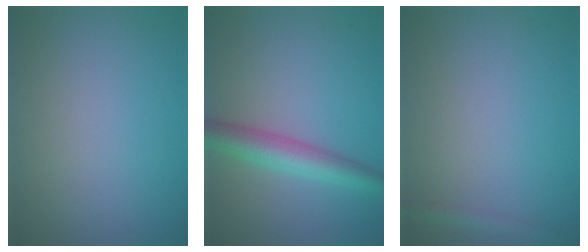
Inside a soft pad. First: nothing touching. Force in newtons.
{"total": 4.3, "press": 4.3, "slide": 0.1}
{"total": 0.9, "press": 0.9, "slide": 0.1}